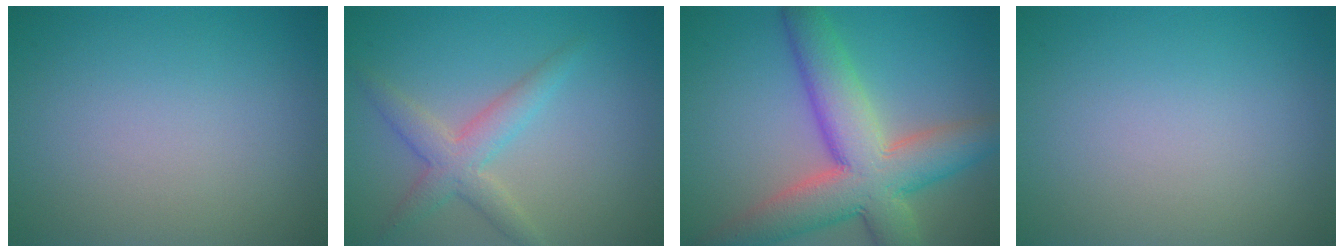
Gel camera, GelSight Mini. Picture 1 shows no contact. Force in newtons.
{"total": 3.3, "press": 3.3, "slide": 0.1}
{"total": 9.7, "press": 9.6, "slide": 0.7}
{"total": 0.0}